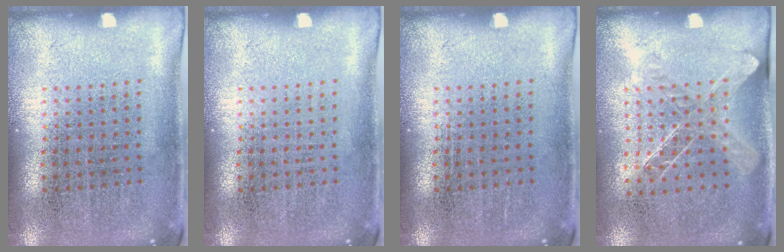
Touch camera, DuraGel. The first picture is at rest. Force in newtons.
{"total": 0.0}
{"total": 0.0}
{"total": 1.3, "press": 1.1, "slide": 0.7}